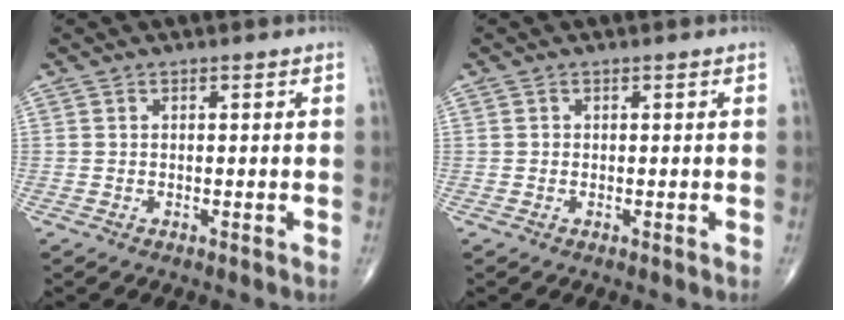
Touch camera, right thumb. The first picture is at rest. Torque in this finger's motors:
{"motor_torque": [0.19, 0.01, -0.09, -0.18, 0.00]}